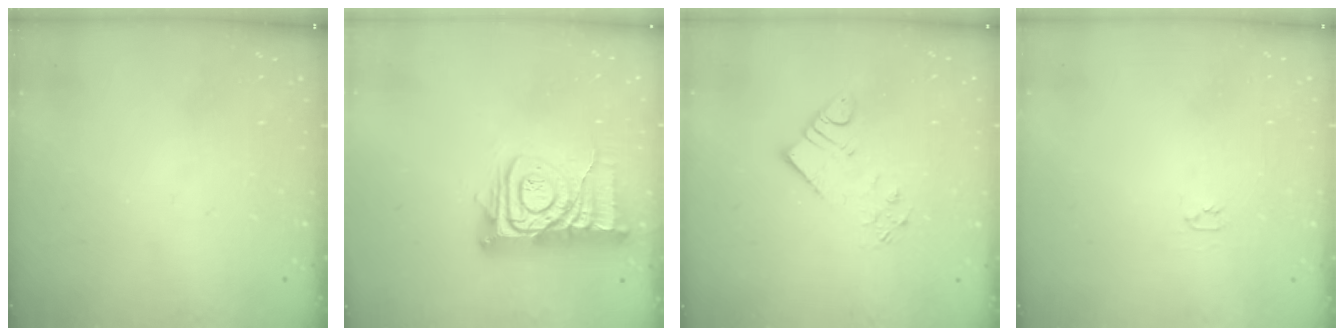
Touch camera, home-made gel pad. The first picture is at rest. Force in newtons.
{"total": 12.8, "press": 12.8, "slide": 1.4}
{"total": 6.3, "press": 6.3, "slide": 0.4}
{"total": 2.0, "press": 2.0, "slide": 0.3}